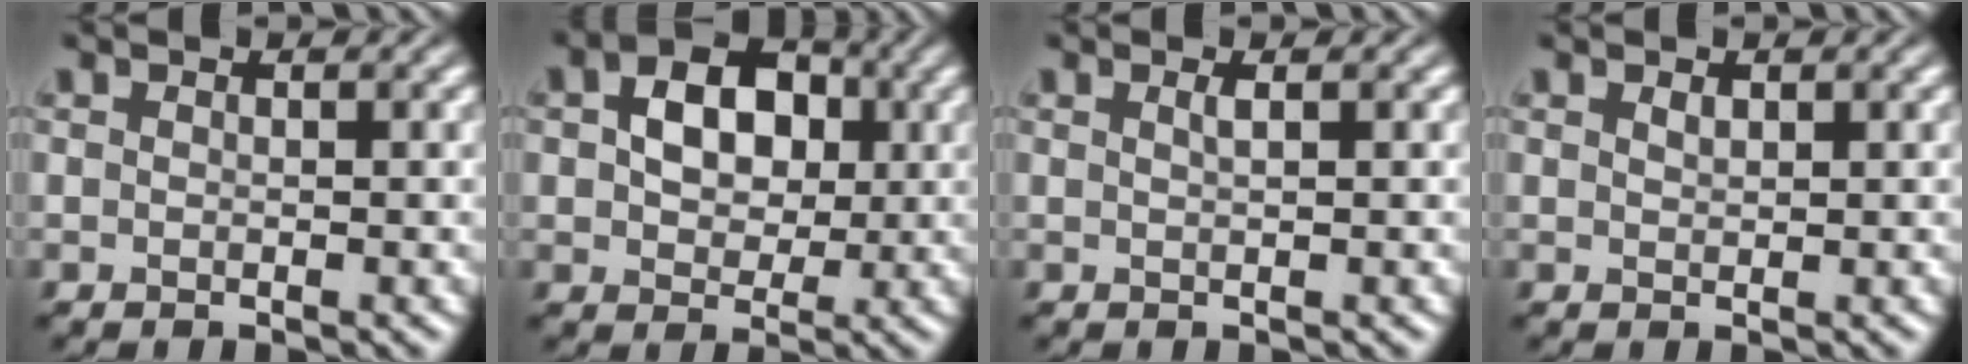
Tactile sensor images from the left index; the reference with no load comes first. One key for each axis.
{"total": 5.9, "fx": 1.0, "fy": 4.2, "fz": 4.0, "tx": -0.068, "ty": 0.009, "tz": 0.005}
{"total": 0.9, "fx": 0.4, "fy": 0.3, "fz": 0.8, "tx": -0.009, "ty": 0.003, "tz": 0.004}
{"total": 0.7, "fx": 0.5, "fy": 0.3, "fz": 0.3, "tx": -0.007, "ty": -0.002, "tz": 0.011}